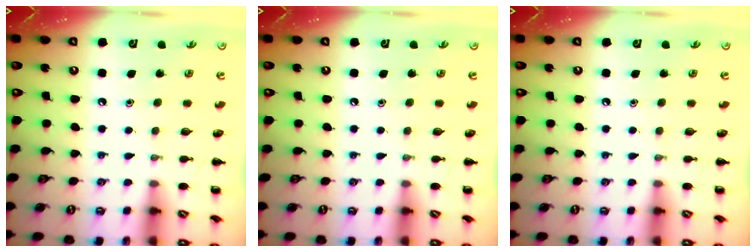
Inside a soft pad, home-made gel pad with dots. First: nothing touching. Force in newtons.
{"total": 0.0}
{"total": 0.0}